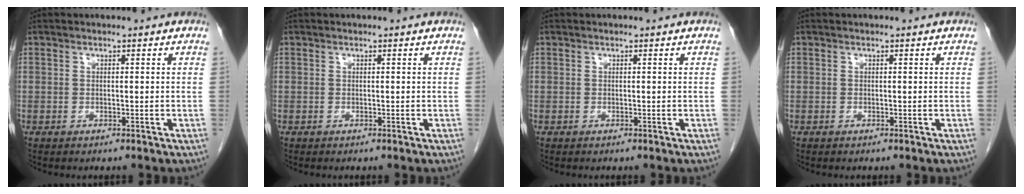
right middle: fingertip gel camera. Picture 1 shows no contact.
{"total": 0.0}
{"total": 0.0}
{"total": 0.0}